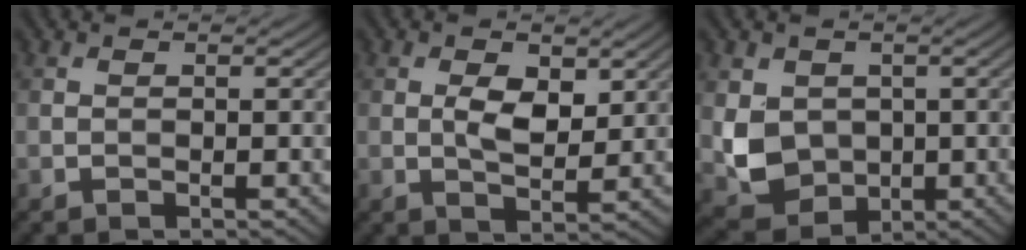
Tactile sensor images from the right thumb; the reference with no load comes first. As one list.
[{"total": 4.3, "force": [1.1, 2.2, 3.6], "torque": [-0.071, -0.006, 0.021]}, {"total": 6.3, "force": [0.2, 5.5, 3.2], "torque": [-0.082, -0.016, 0.007]}]